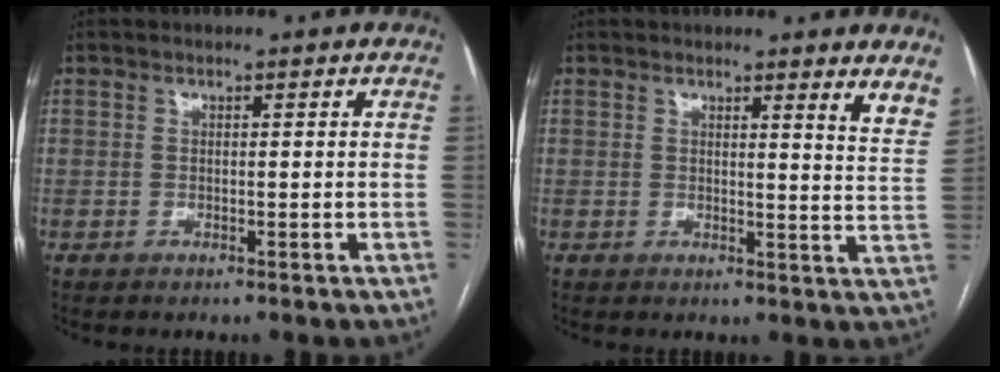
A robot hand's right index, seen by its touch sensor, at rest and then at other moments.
{"total": 5.3, "force": [4.7, -0.2, 2.5], "torque": [-0.028, -0.034, 0.030]}